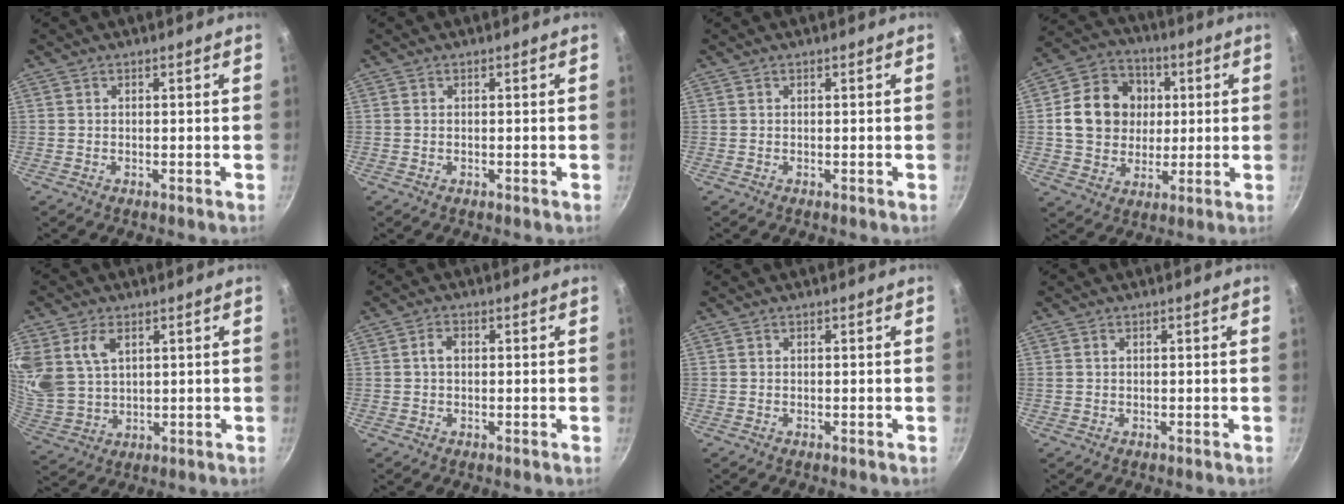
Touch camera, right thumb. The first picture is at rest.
{"total": 0.0}
{"total": 0.0}
{"total": 15.0, "force": [1.9, 12.9, 7.5], "torque": [-0.103, 0.019, 0.030]}
{"total": 11.8, "force": [4.8, 8.2, 7.1], "torque": [-0.142, -0.016, 0.108]}
{"total": 2.3, "force": [0.2, 1.6, 1.7], "torque": [-0.024, 0.008, 0.002]}
{"total": 0.0}
{"total": 0.5, "force": [0.2, 0.4, 0.3], "torque": [-0.005, 0.002, 0.003]}